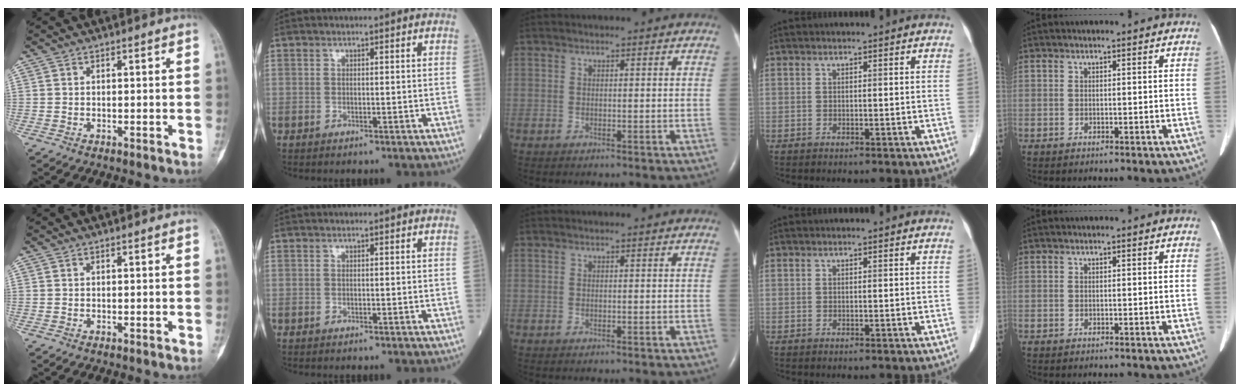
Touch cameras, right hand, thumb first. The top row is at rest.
{}